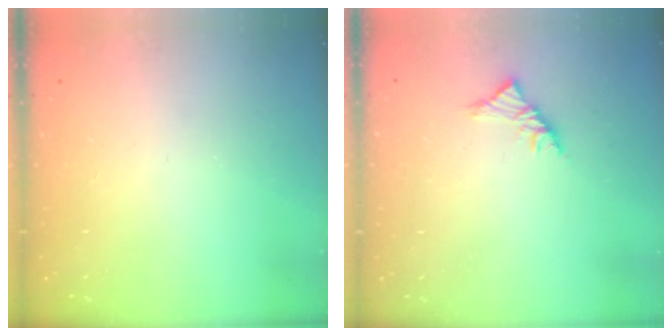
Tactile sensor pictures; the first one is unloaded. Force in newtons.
{"total": 3.5, "press": 3.4, "slide": 1.0}